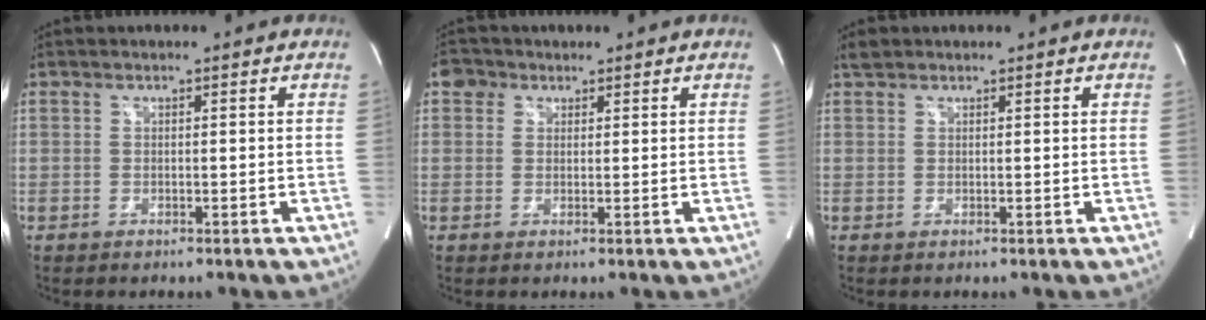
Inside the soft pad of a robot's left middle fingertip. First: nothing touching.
{"total": 2.9, "force": [1.6, 2.3, 0.6], "torque": [-0.013, 0.012, 0.024]}
{"total": 1.2, "force": [1.1, 0.5, 0.2], "torque": [-0.007, 0.011, 0.020]}